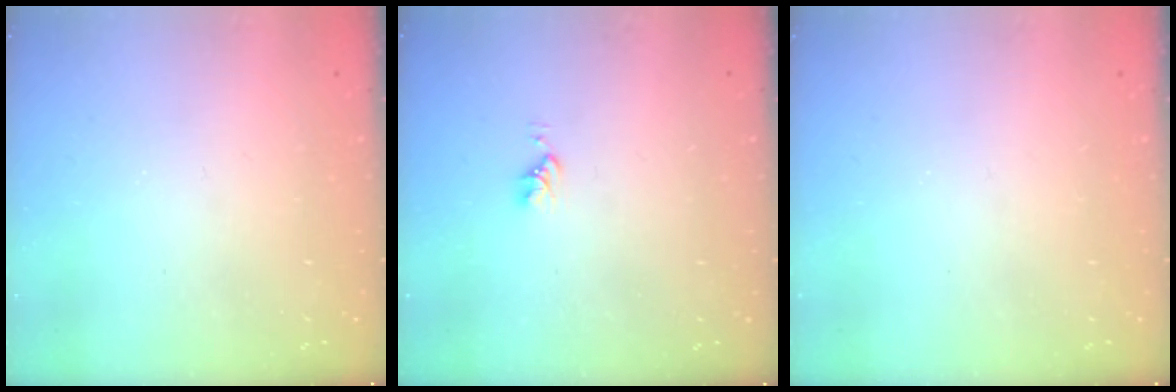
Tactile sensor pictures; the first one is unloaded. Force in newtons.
{"total": 3.0, "press": 3.0, "slide": 0.4}
{"total": 0.0}